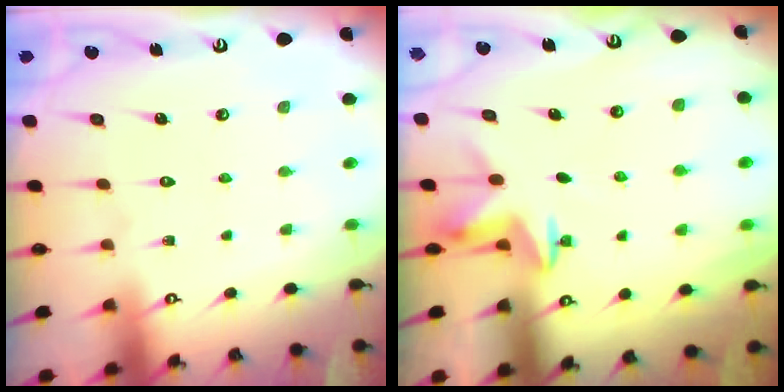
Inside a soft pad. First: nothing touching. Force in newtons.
{"total": 4.1, "press": 4.0, "slide": 0.9}